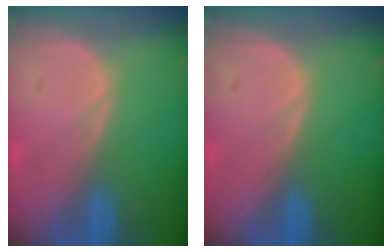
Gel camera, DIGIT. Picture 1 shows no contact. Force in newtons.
{"total": 0.0}